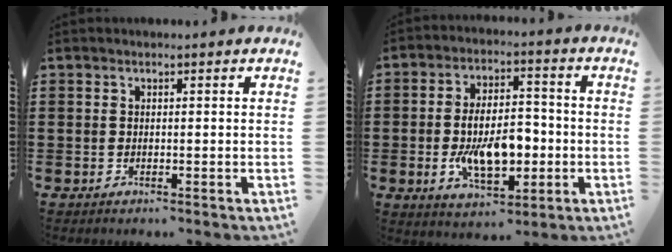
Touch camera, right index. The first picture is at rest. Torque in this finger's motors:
{"motor_torque": [2.14, 0.00, 1.05, 0.21]}